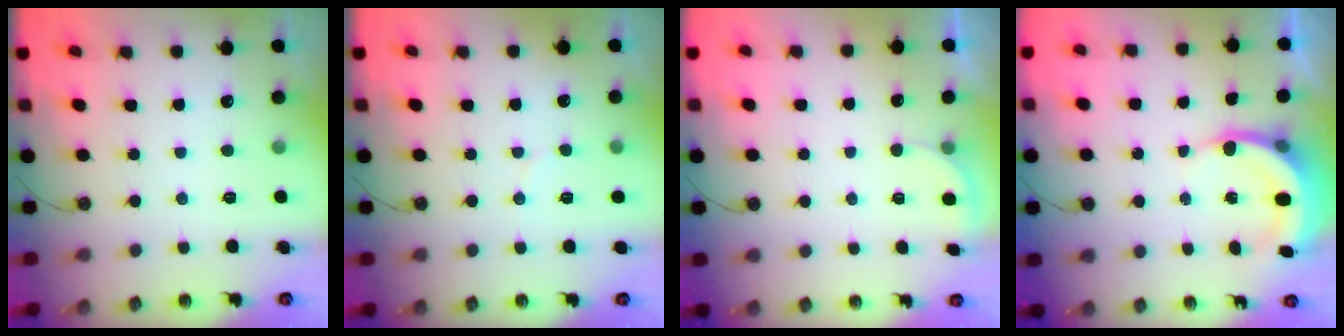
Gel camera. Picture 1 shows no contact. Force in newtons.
{"total": 3.3, "press": 3.1, "slide": 1.0}
{"total": 2.1, "press": 2.1, "slide": 0.6}
{"total": 5.9, "press": 5.8, "slide": 1.2}